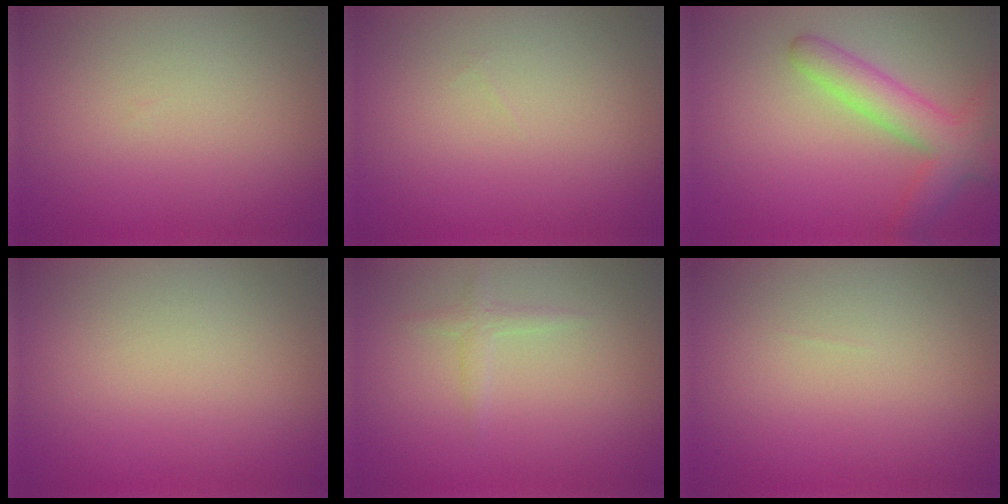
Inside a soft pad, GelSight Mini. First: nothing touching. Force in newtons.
{"total": 0.0}
{"total": 4.7, "press": 4.7, "slide": 0.2}
{"total": 0.0}
{"total": 1.1, "press": 1.1, "slide": 0.1}
{"total": 0.0}